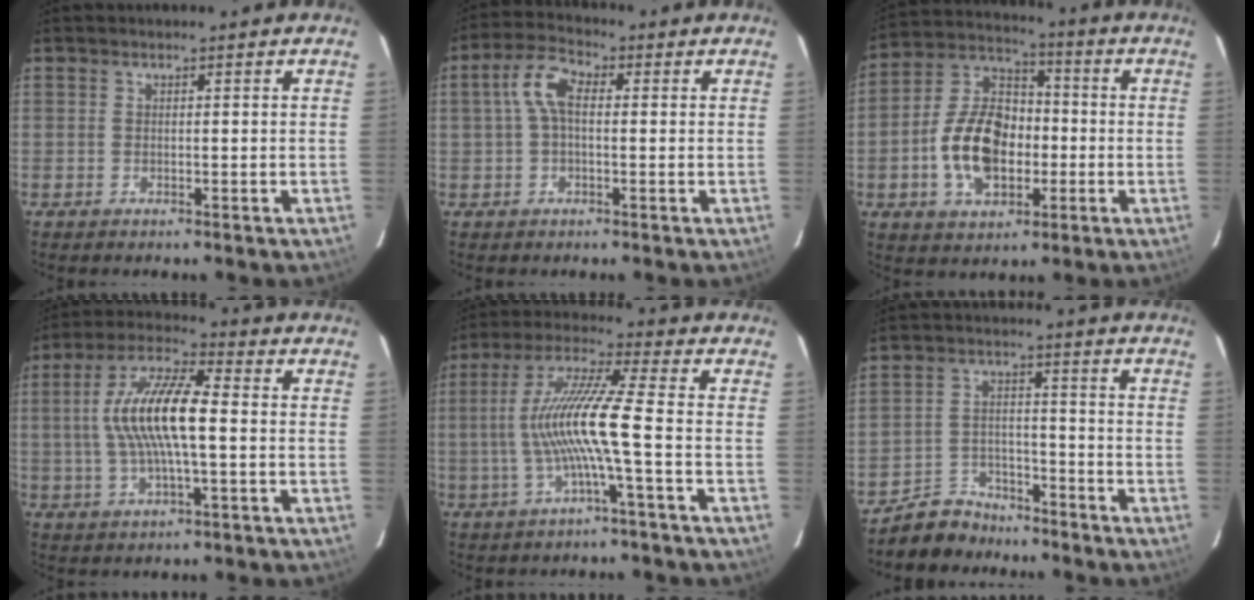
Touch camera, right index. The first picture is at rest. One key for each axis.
{"total": 5.9, "fx": 0.5, "fy": 3.1, "fz": 5.0, "tx": -0.105, "ty": 0.021, "tz": 0.009}
{"total": 14.6, "fx": -3.3, "fy": 9.4, "fz": 10.6, "tx": -0.213, "ty": 0.023, "tz": -0.052}
{"total": 13.1, "fx": 0.0, "fy": 3.3, "fz": 12.7, "tx": -0.248, "ty": 0.013, "tz": -0.006}
{"total": 11.8, "fx": -2.2, "fy": -0.8, "fz": 11.6, "tx": -0.229, "ty": 0.005, "tz": -0.038}
{"total": 7.7, "fx": -6.7, "fy": 3.8, "fz": 0.7, "tx": -0.035, "ty": 0.019, "tz": -0.108}